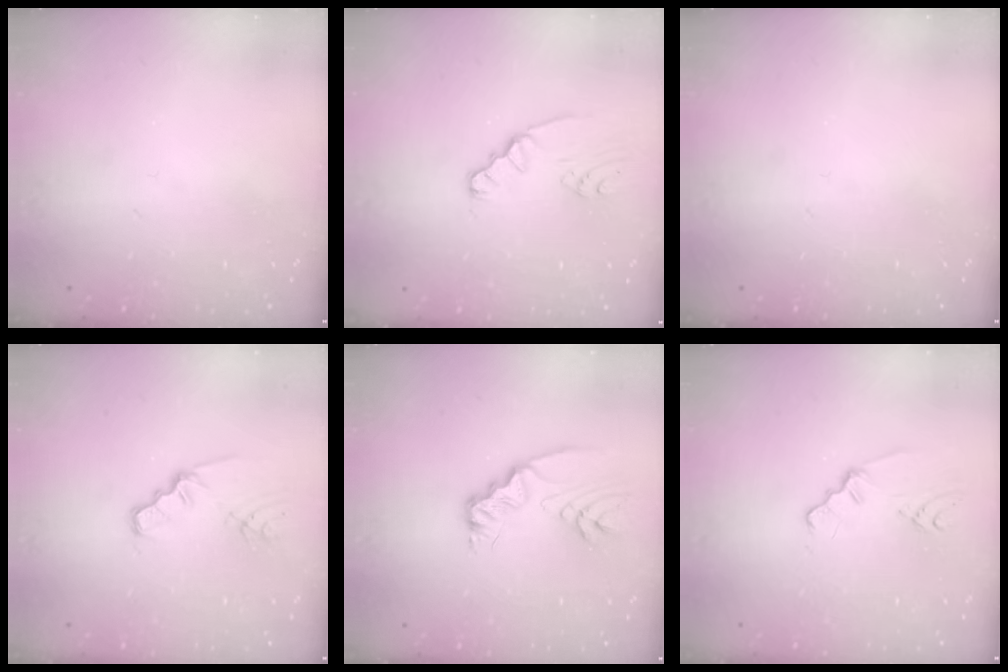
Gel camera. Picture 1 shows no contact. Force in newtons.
{"total": 2.2, "press": 2.2, "slide": 0.1}
{"total": 0.0}
{"total": 2.5, "press": 2.5, "slide": 0.4}
{"total": 8.2, "press": 8.2, "slide": 0.8}
{"total": 1.7, "press": 1.7, "slide": 0.4}